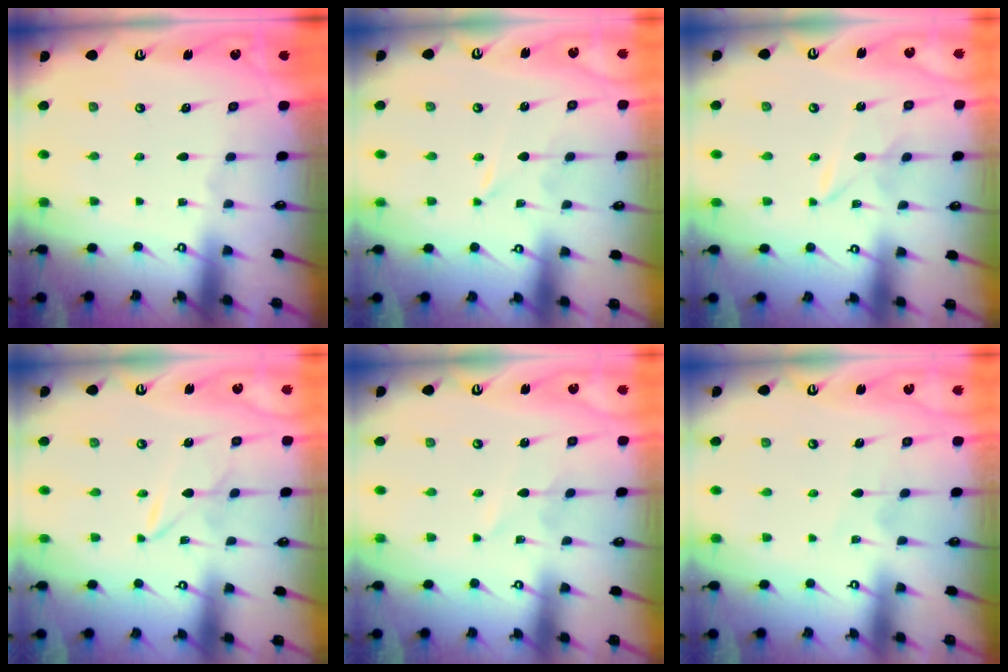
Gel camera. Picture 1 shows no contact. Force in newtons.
{"total": 0.0}
{"total": 2.3, "press": 2.3, "slide": 0.3}
{"total": 1.9, "press": 1.9, "slide": 0.3}
{"total": 1.5, "press": 1.5, "slide": 0.1}
{"total": 5.3, "press": 5.2, "slide": 0.3}